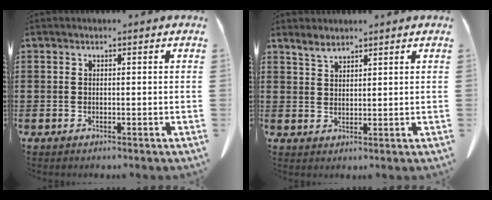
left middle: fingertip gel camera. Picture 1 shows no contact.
{"total": 2.3, "force": [2.0, 0.7, 0.9], "torque": [-0.022, 0.002, 0.037]}